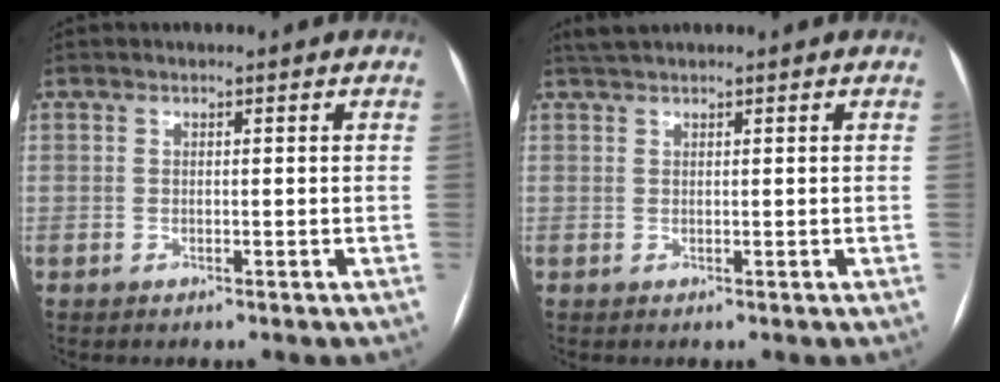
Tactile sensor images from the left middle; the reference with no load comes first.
{"total": 1.9, "force": [1.7, 0.0, 0.8], "torque": [-0.014, 0.018, 0.034]}